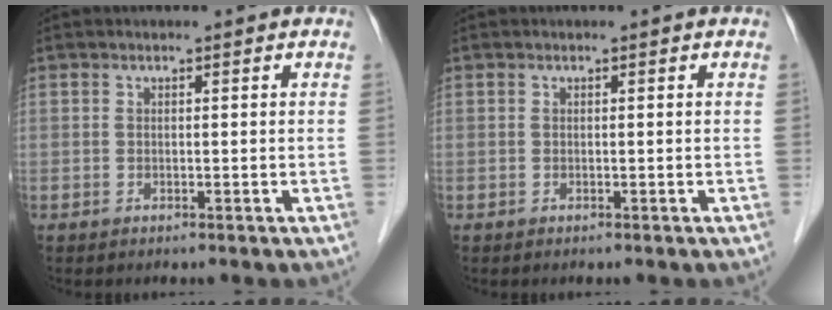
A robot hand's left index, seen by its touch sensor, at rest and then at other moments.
{"total": 0.0}